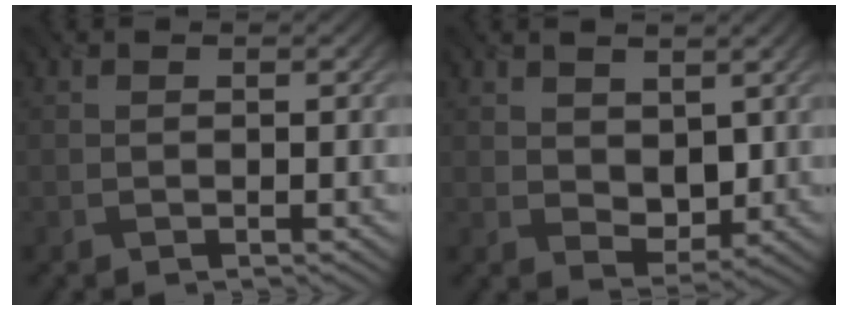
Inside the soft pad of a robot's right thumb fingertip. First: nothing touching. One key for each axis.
{"total": 4.1, "fx": 1.7, "fy": 2.7, "fz": 2.5, "tx": -0.057, "ty": -0.011, "tz": 0.032}